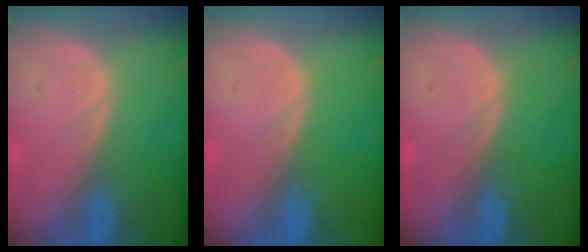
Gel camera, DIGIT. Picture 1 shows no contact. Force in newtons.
{"total": 0.0}
{"total": 0.0}